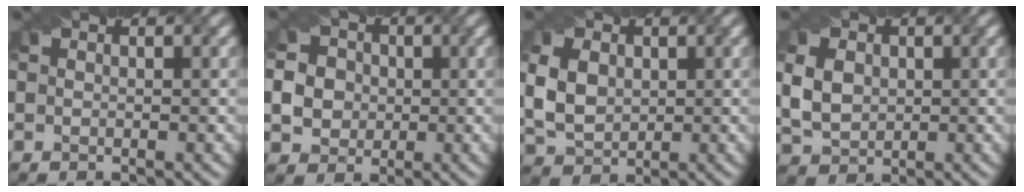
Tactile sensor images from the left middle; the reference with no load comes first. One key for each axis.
{"total": 5.6, "fx": 0.2, "fy": 5.2, "fz": 2.1, "tx": -0.045, "ty": 0.028, "tz": 0.002}
{"total": 4.4, "fx": 0.6, "fy": 3.4, "fz": 2.7, "tx": -0.071, "ty": 0.002, "tz": 0.016}
{"total": 3.6, "fx": 0.4, "fy": 2.9, "fz": 2.1, "tx": -0.059, "ty": 0.003, "tz": 0.012}